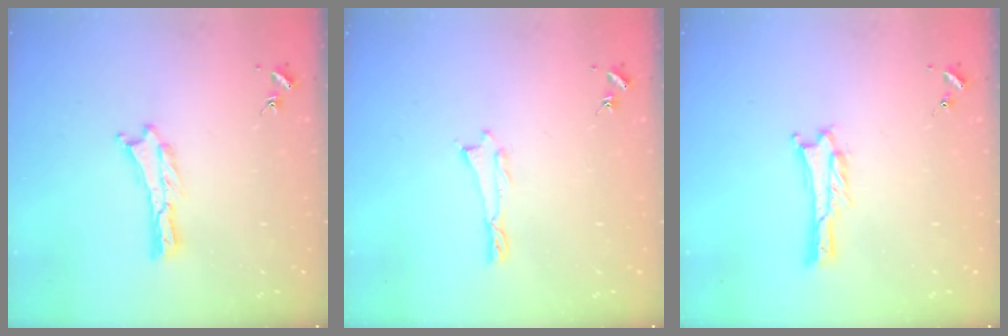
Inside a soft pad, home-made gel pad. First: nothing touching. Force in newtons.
{"total": 0.0}
{"total": 1.0, "press": 1.0, "slide": 0.1}